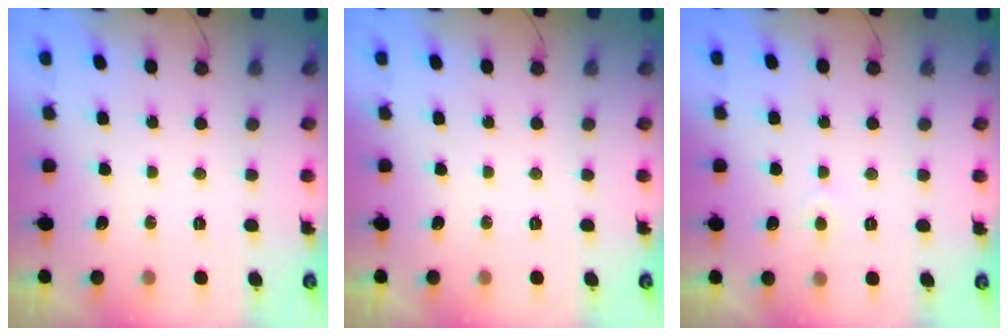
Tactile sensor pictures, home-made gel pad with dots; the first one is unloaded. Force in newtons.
{"total": 0.0}
{"total": 2.6, "press": 2.6, "slide": 0.3}